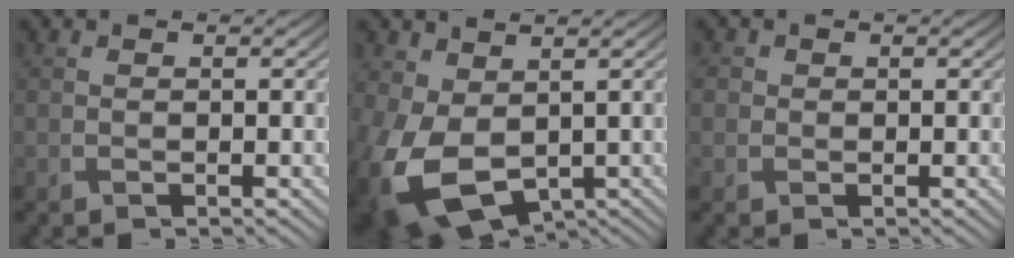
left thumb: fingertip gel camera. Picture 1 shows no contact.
{"total": 11.6, "force": [-1.3, 7.7, 8.6], "torque": [-0.229, -0.043, -0.001]}
{"total": 1.2, "force": [0.1, 1.1, 0.2], "torque": [0.000, -0.001, 0.001]}